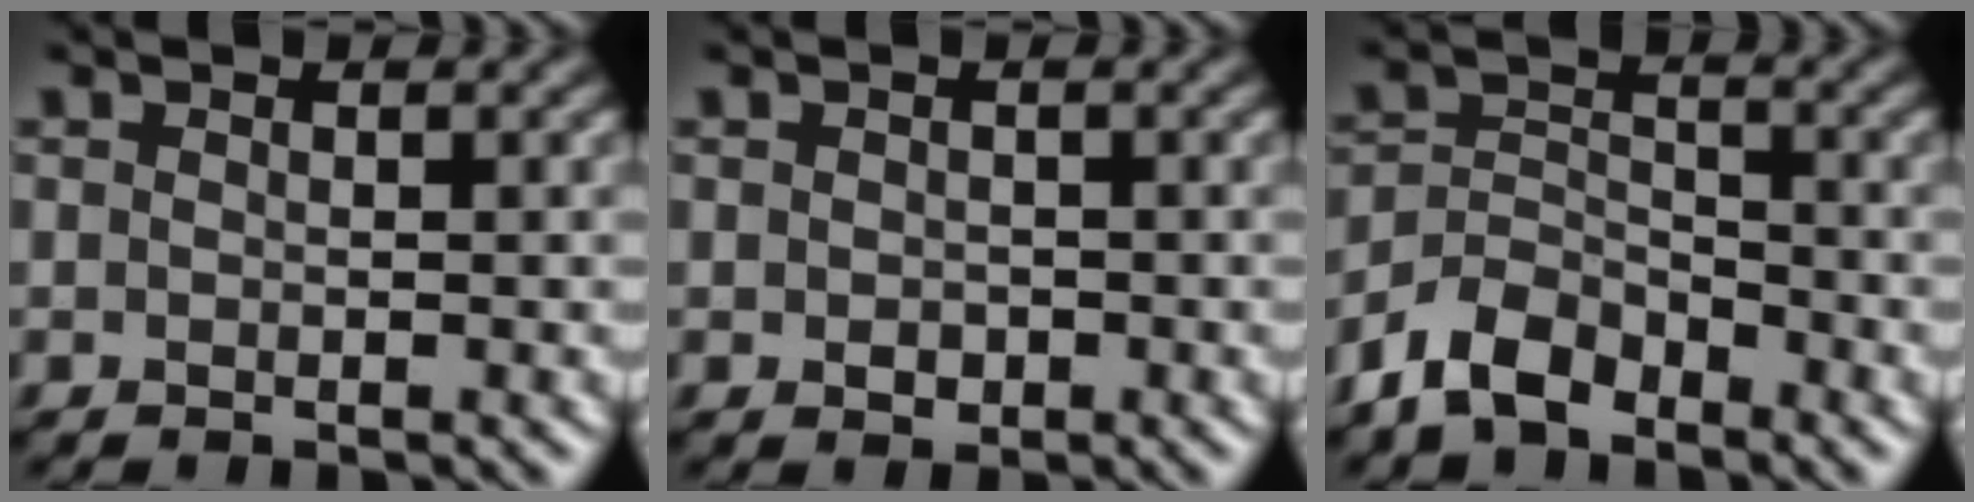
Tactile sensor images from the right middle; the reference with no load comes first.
{"total": 0.9, "force": [0.0, 0.7, 0.5], "torque": [-0.011, -0.003, -0.001]}
{"total": 4.5, "force": [-3.4, 2.2, 1.8], "torque": [-0.036, 0.001, -0.077]}